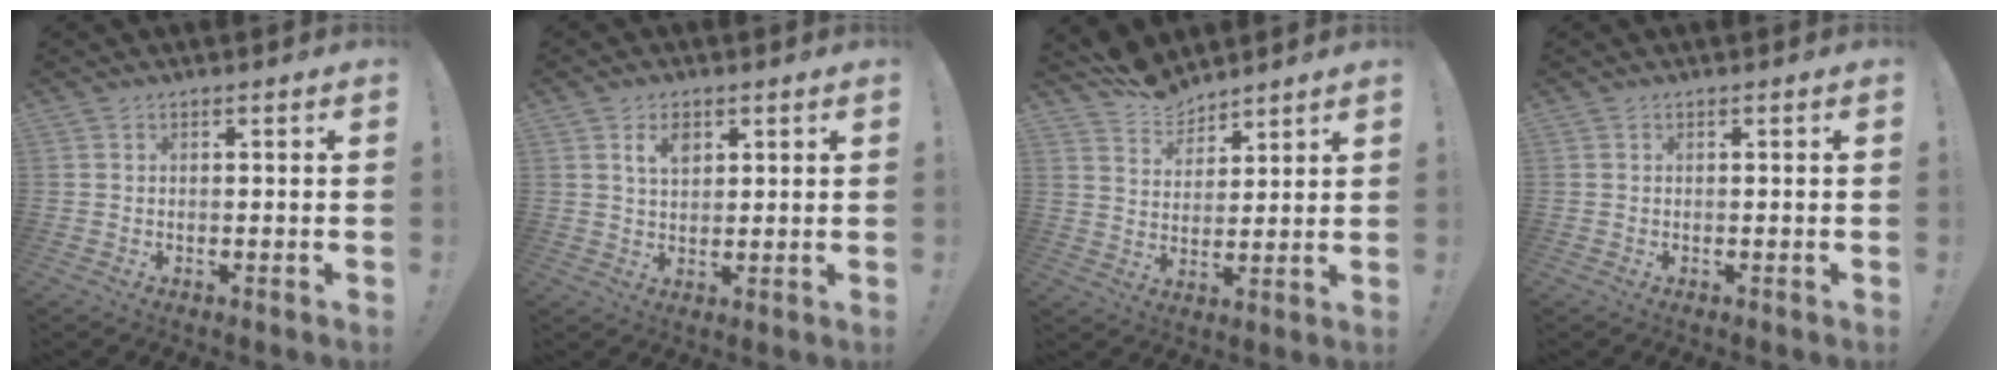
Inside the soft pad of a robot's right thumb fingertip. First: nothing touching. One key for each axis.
{"total": 5.2, "fx": 2.3, "fy": 3.3, "fz": 3.3, "tx": -0.053, "ty": 0.000, "tz": 0.039}
{"total": 8.6, "fx": 7.6, "fy": 3.9, "fz": 1.3, "tx": -0.025, "ty": -0.050, "tz": 0.144}
{"total": 0.0}